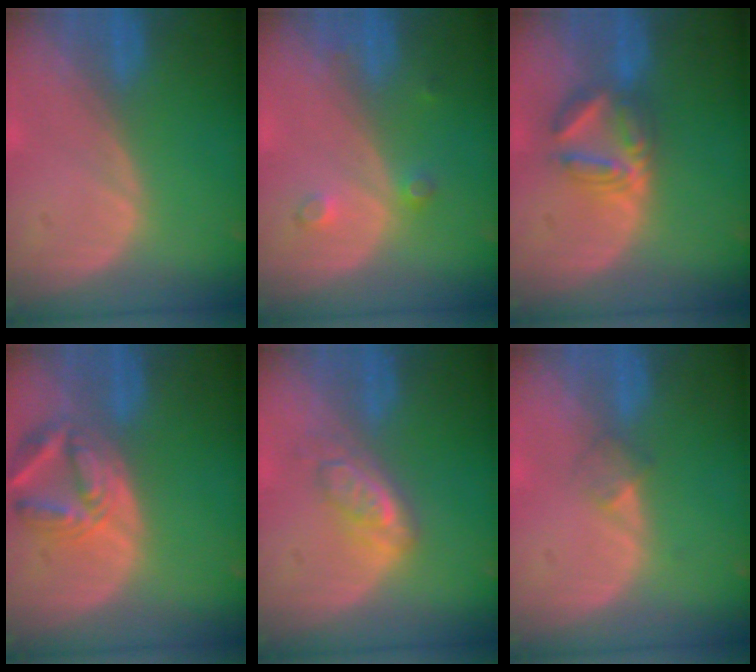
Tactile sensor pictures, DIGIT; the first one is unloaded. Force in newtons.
{"total": 2.5, "press": 2.1, "slide": 1.3}
{"total": 5.8, "press": 5.7, "slide": 1.2}
{"total": 7.0, "press": 6.4, "slide": 2.8}
{"total": 4.9, "press": 4.6, "slide": 1.9}
{"total": 2.1, "press": 1.8, "slide": 1.0}